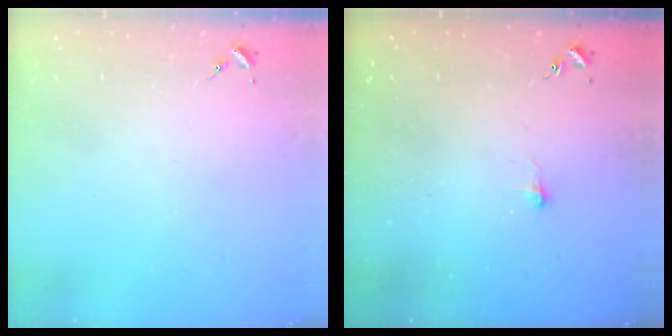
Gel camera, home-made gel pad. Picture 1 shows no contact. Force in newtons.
{"total": 6.1, "press": 6.1, "slide": 0.4}